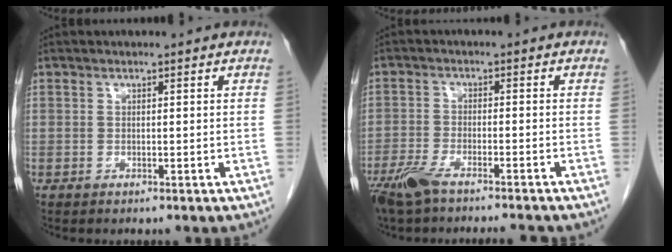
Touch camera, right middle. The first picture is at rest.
{"total": 10.1, "force": [-8.4, 1.4, 5.5], "torque": [-0.098, -0.015, -0.138]}